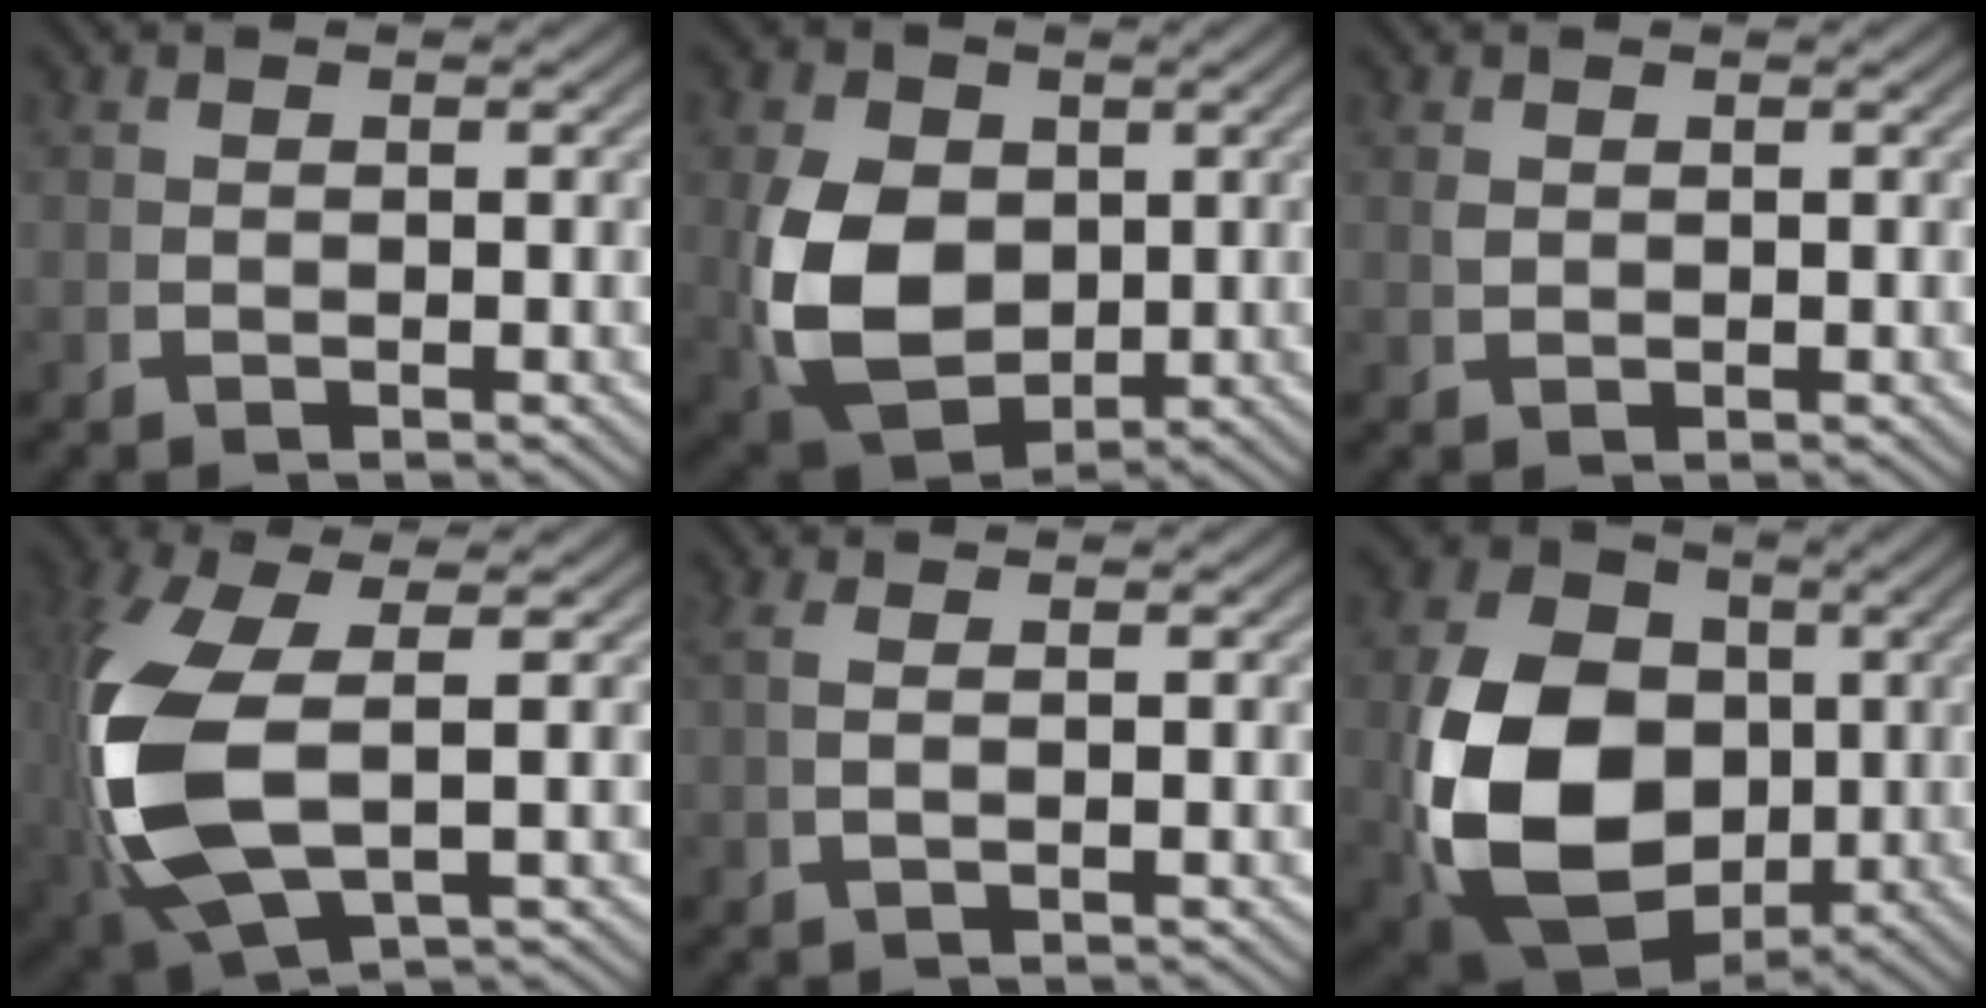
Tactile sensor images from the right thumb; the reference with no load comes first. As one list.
[{"total": 11.6, "force": [-0.8, 8.6, 7.7], "torque": [-0.192, -0.058, 0.018]}, {"total": 0.7, "force": [0.6, 0.2, 0.2], "torque": [-0.004, -0.002, 0.020]}, {"total": 10.6, "force": [-0.9, 5.6, 9.0], "torque": [-0.226, -0.026, 0.012]}, {"total": 1.4, "force": [0.6, -0.2, 1.2], "torque": [-0.028, 0.007, 0.014]}, {"total": 18.7, "force": [-2.0, 13.8, 12.5], "torque": [-0.289, -0.081, 0.004]}]